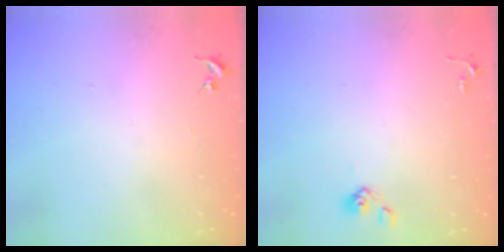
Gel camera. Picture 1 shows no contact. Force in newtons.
{"total": 3.9, "press": 3.6, "slide": 1.5}